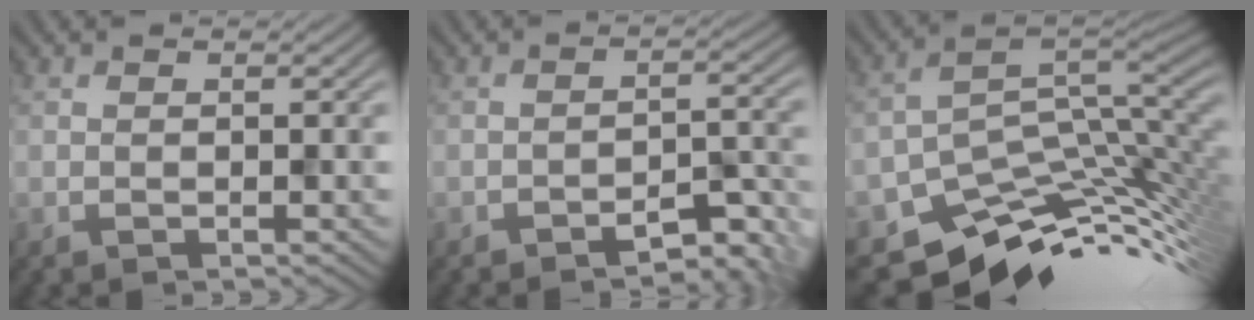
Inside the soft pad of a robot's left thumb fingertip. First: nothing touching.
{"total": 4.4, "force": [-4.0, 0.2, 2.0], "torque": [-0.031, 0.015, -0.053]}
{"total": 8.8, "force": [-5.1, 5.0, 5.2], "torque": [-0.086, -0.029, -0.067]}